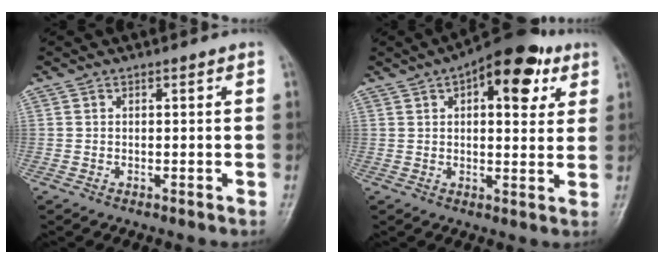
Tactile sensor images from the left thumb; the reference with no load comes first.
{"total": 14.3, "force": [6.5, 6.6, 10.9], "torque": [-0.109, -0.002, 0.083]}